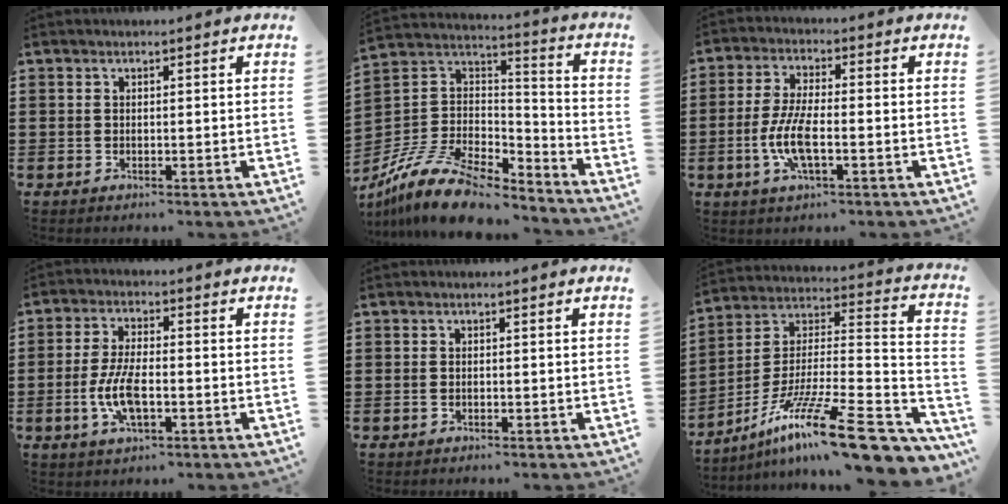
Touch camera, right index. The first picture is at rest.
{"total": 13.0, "force": [-10.4, 4.7, 6.2], "torque": [-0.128, 0.032, -0.196]}
{"total": 7.2, "force": [-2.0, 2.2, 6.6], "torque": [-0.145, -0.009, -0.042]}
{"total": 7.4, "force": [-1.9, 3.0, 6.5], "torque": [-0.151, -0.007, -0.041]}
{"total": 0.7, "force": [-0.3, 0.4, 0.5], "torque": [-0.012, 0.000, -0.005]}
{"total": 18.9, "force": [-12.1, 2.9, 14.2], "torque": [-0.238, 0.018, -0.204]}